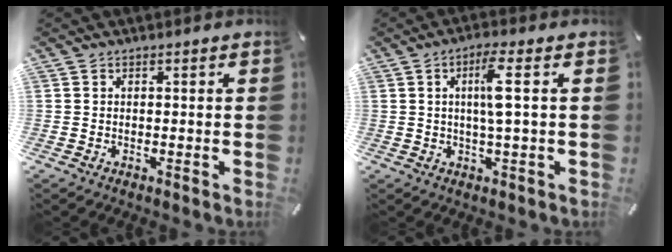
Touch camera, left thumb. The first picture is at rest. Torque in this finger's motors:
{"motor_torque": [0.18, -0.10, 0.36, 0.24, 0.07]}